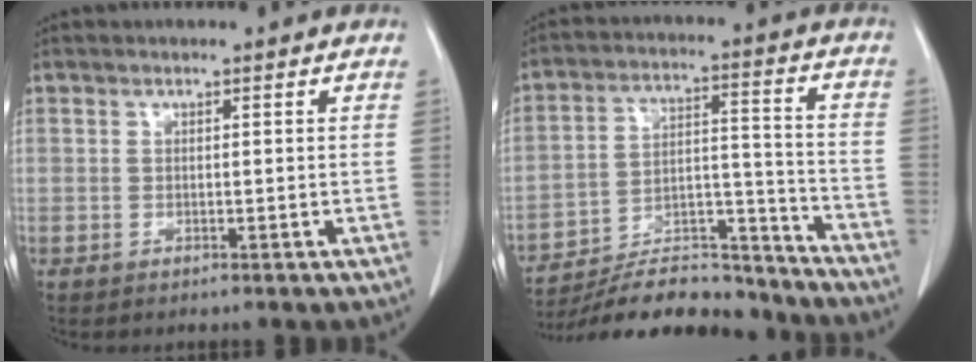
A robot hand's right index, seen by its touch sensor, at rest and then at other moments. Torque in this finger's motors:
{"motor_torque": [-0.20, -0.59, 0.05, -0.02]}